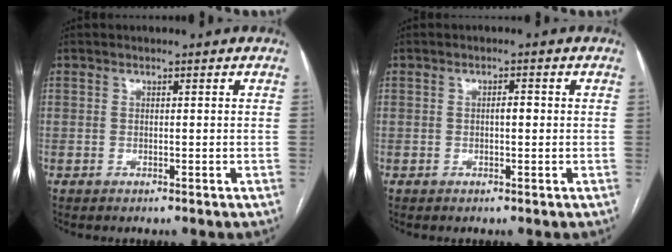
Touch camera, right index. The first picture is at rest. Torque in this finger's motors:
{"motor_torque": [0.57, 0.05, 0.03, 0.04]}